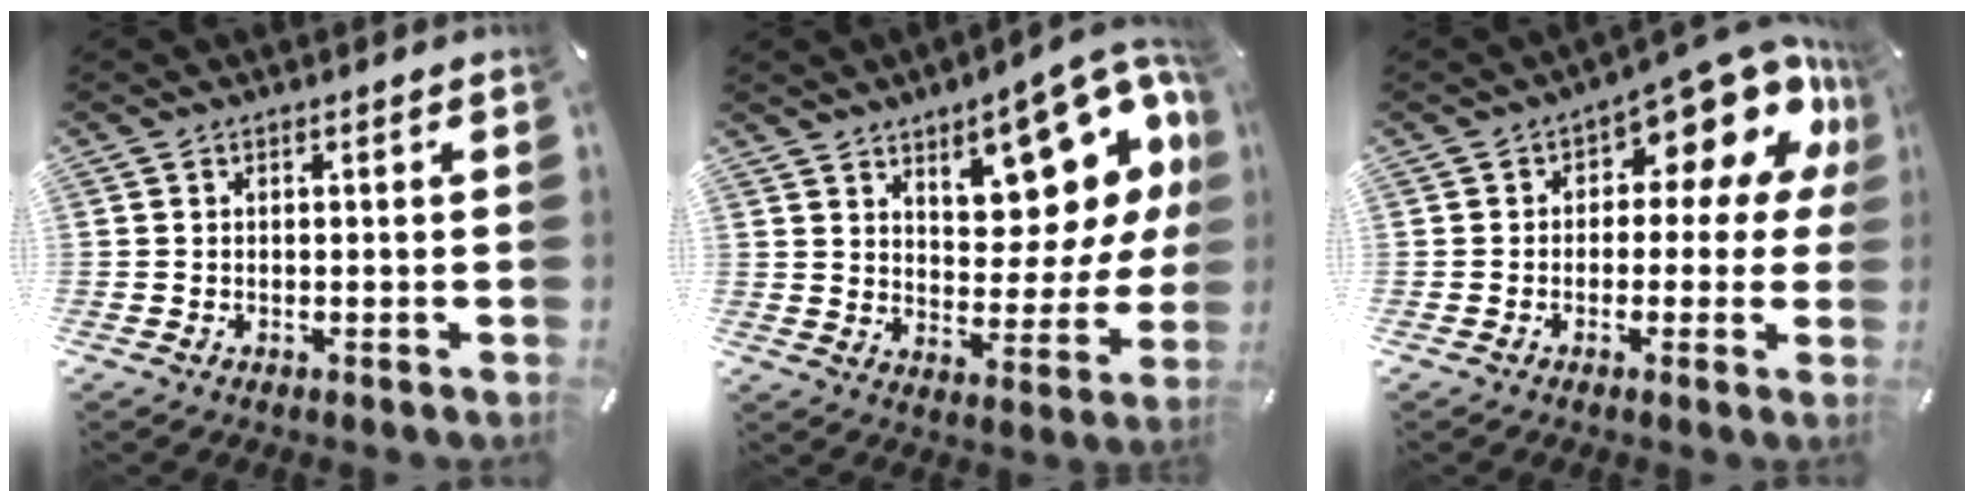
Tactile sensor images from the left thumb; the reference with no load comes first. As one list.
[{"total": 16.8, "force": [10.7, 7.6, 10.5], "torque": [-0.133, -0.078, 0.178]}, {"total": 13.0, "force": [7.6, 5.4, 9.1], "torque": [-0.119, -0.069, 0.126]}]